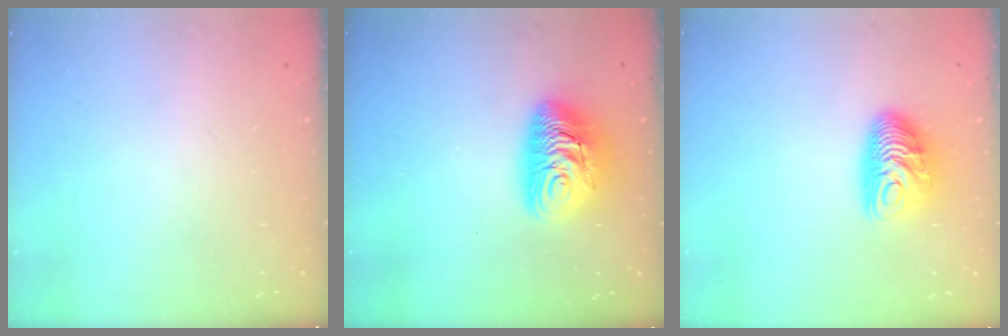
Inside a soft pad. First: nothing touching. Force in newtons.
{"total": 12.0, "press": 11.9, "slide": 1.2}
{"total": 9.8, "press": 9.8, "slide": 0.3}